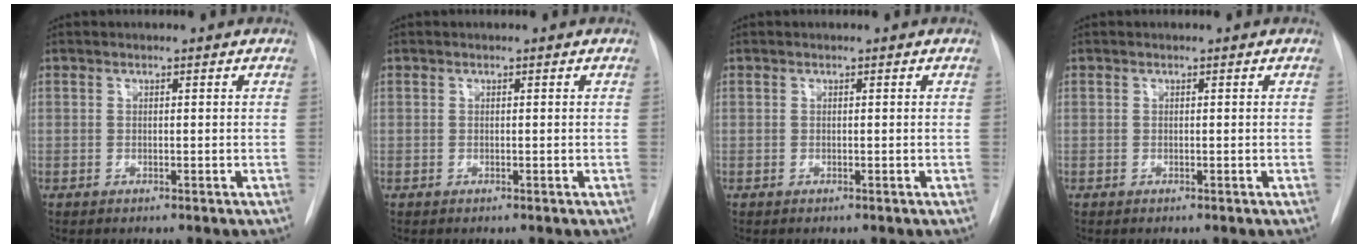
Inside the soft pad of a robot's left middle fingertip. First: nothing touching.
{"total": 0.0}
{"total": 0.0}
{"total": 0.0}